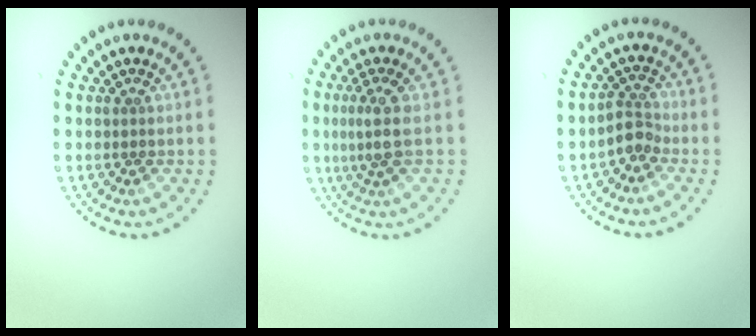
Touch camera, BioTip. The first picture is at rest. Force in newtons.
{"total": 2.6, "press": 2.0, "slide": 1.7}
{"total": 2.1, "press": 1.8, "slide": 1.2}